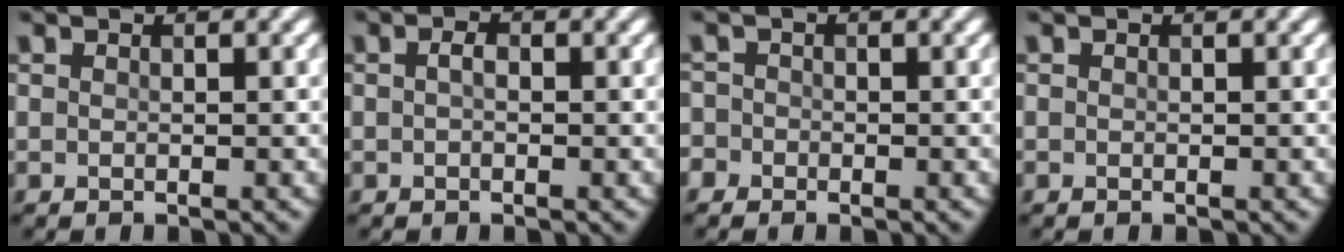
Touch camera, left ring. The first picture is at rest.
{"total": 1.0, "force": [0.0, 0.5, 0.8], "torque": [-0.017, 0.002, -0.003]}
{"total": 1.4, "force": [-0.8, 1.1, 0.1], "torque": [0.007, 0.005, -0.019]}
{"total": 0.0}